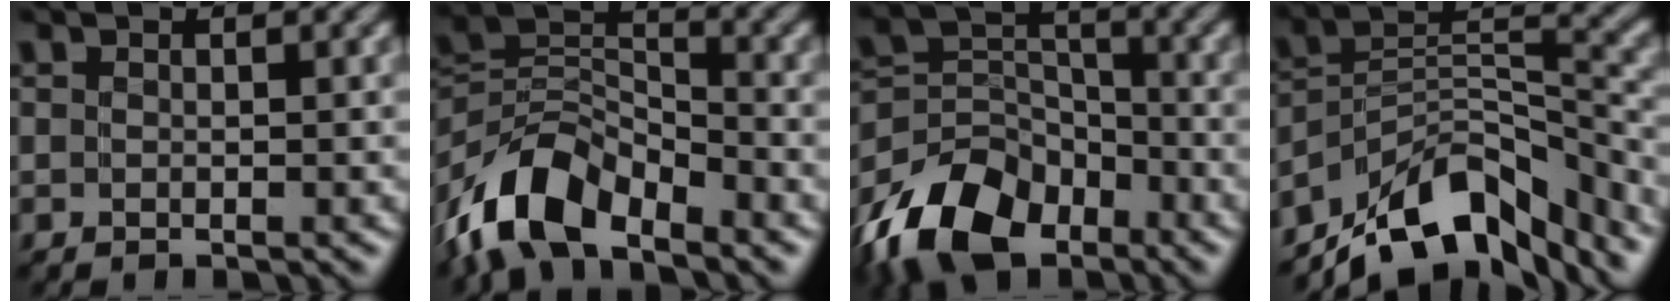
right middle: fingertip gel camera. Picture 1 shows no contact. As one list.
[{"total": 8.8, "force": [-6.2, 4.2, 4.5], "torque": [-0.090, 0.005, -0.132]}, {"total": 9.5, "force": [-6.7, 5.5, 3.9], "torque": [-0.082, -0.001, -0.141]}, {"total": 10.8, "force": [-8.9, 4.0, 4.7], "torque": [-0.077, 0.016, -0.169]}]